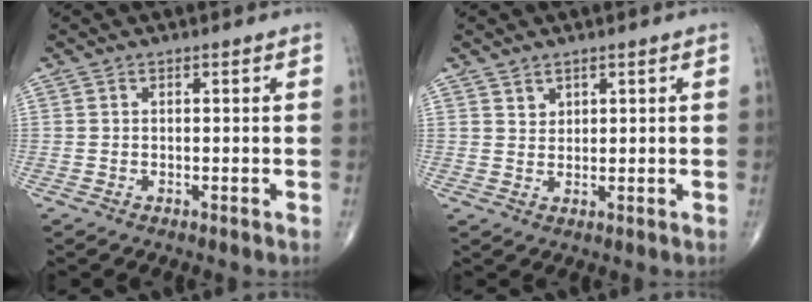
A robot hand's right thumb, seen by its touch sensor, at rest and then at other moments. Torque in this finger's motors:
{"motor_torque": [0.07, -0.05, -0.03, -0.10, 0.01]}